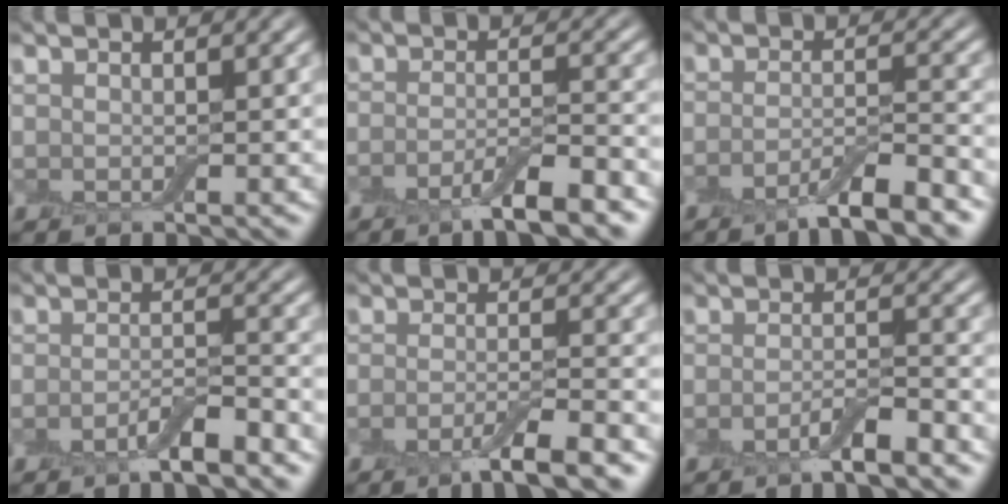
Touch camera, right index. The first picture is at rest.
{"total": 4.7, "force": [-2.9, 0.9, 3.6], "torque": [-0.061, -0.002, -0.058]}
{"total": 4.9, "force": [-3.3, 0.9, 3.5], "torque": [-0.056, 0.000, -0.064]}
{"total": 3.3, "force": [-2.2, 0.7, 2.3], "torque": [-0.042, 0.003, -0.046]}
{"total": 4.7, "force": [-2.9, 0.9, 3.7], "torque": [-0.060, -0.004, -0.058]}
{"total": 2.9, "force": [-1.9, 0.6, 2.1], "torque": [-0.039, 0.002, -0.042]}